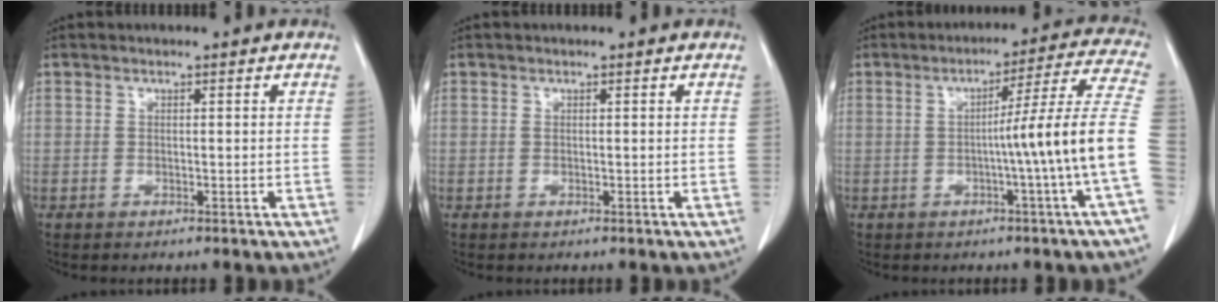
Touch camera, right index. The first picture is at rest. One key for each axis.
{"total": 0.0}
{"total": 13.1, "fx": -2.6, "fy": -3.0, "fz": 12.5, "tx": -0.158, "ty": 0.010, "tz": -0.041}